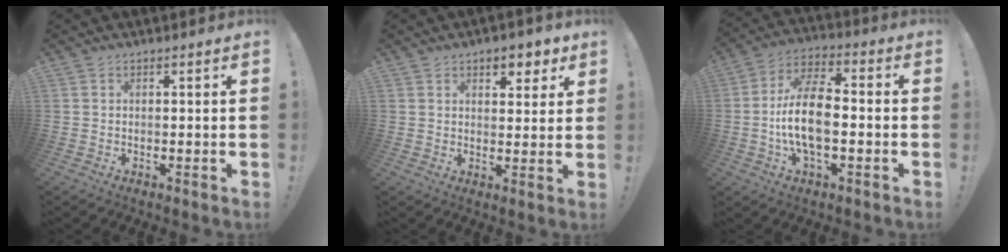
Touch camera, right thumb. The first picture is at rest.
{"total": 5.4, "force": [3.4, 3.3, 2.6], "torque": [-0.015, -0.020, 0.054]}
{"total": 14.2, "force": [-2.8, 6.8, 12.2], "torque": [-0.241, 0.011, -0.052]}